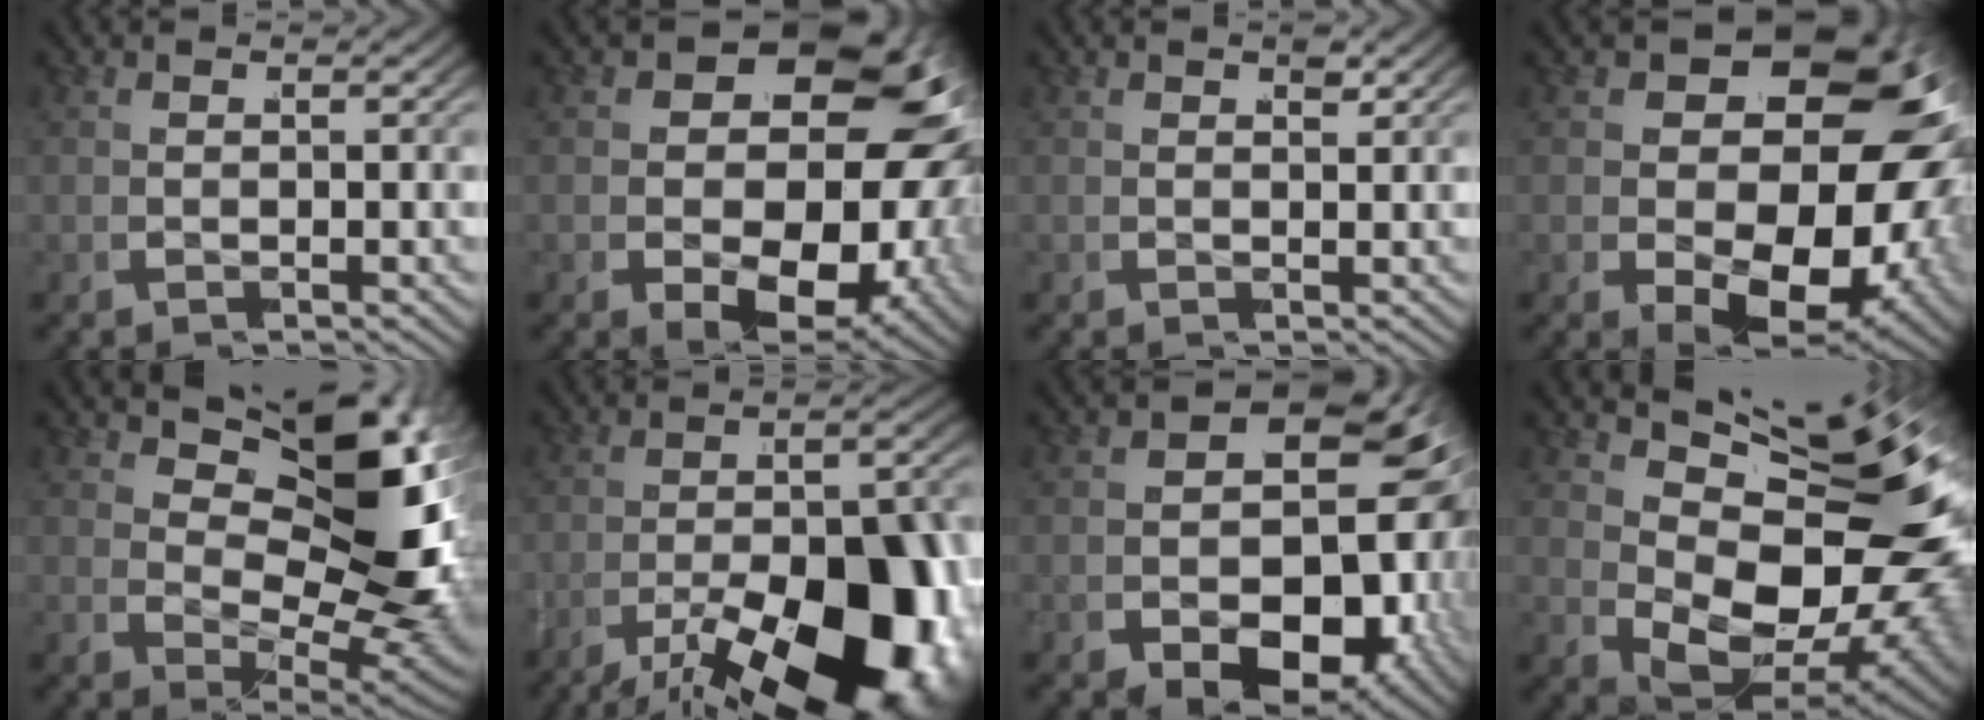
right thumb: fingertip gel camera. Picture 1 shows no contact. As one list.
[{"total": 20.2, "force": [1.1, 13.3, 15.1], "torque": [-0.239, -0.050, 0.027]}, {"total": 0.8, "force": [0.6, 0.0, 0.4], "torque": [-0.003, 0.002, 0.009]}, {"total": 22.7, "force": [0.7, 15.0, 17.0], "torque": [-0.259, -0.057, 0.023]}, {"total": 16.3, "force": [2.5, 9.0, 13.3], "torque": [-0.195, -0.027, 0.050]}, {"total": 18.9, "force": [-6.7, 10.1, 14.6], "torque": [-0.226, -0.057, -0.081]}, {"total": 19.2, "force": [-1.0, 13.5, 13.6], "torque": [-0.245, -0.062, 0.000]}, {"total": 18.4, "force": [-0.1, 11.3, 14.6], "torque": [-0.237, -0.057, 0.025]}]